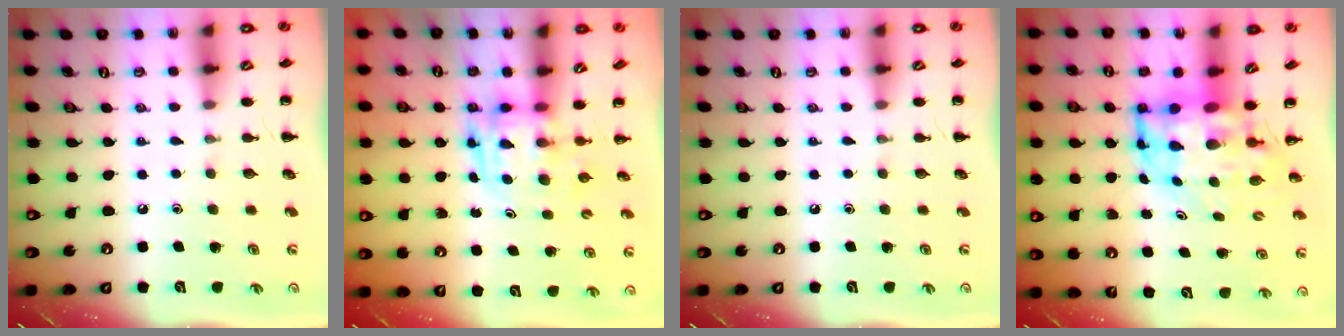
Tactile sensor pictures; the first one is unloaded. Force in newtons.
{"total": 3.7, "press": 3.7, "slide": 0.7}
{"total": 0.0}
{"total": 7.9, "press": 7.6, "slide": 1.9}